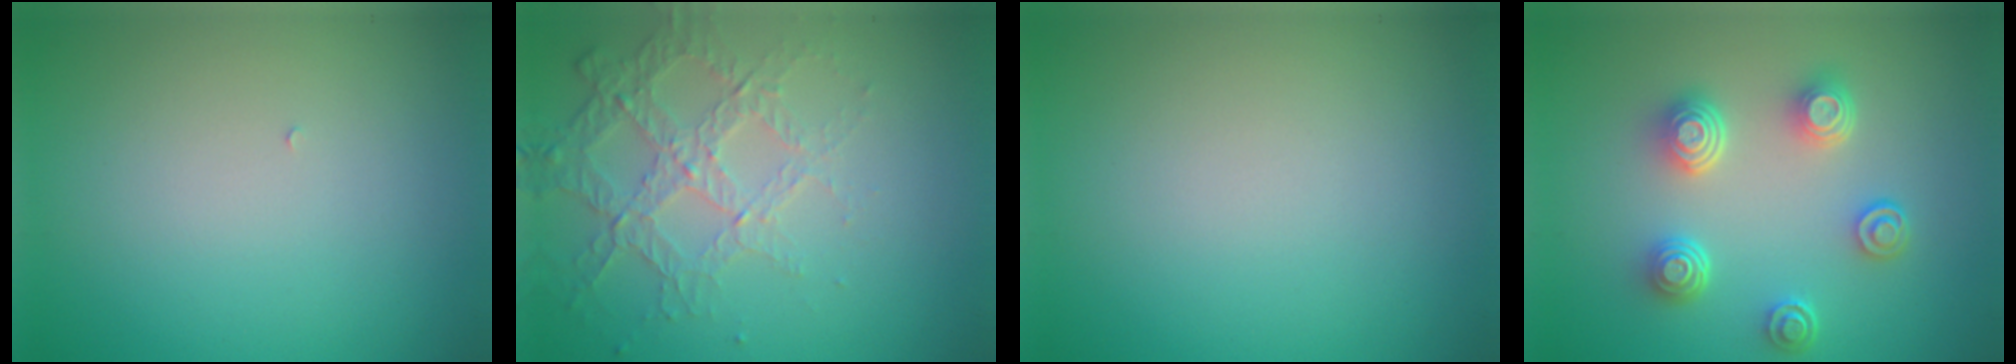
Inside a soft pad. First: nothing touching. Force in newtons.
{"total": 4.2, "press": 3.0, "slide": 2.9}
{"total": 0.0}
{"total": 4.6, "press": 3.6, "slide": 2.9}